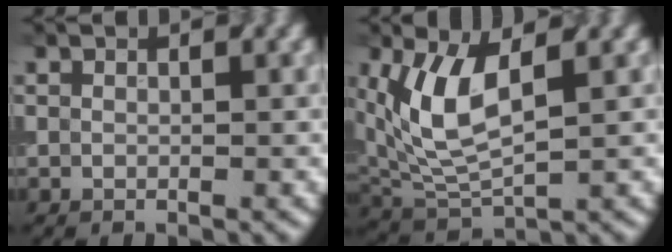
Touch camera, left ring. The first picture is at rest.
{"total": 7.1, "force": [1.7, 3.3, 6.1], "torque": [-0.140, 0.005, 0.041]}